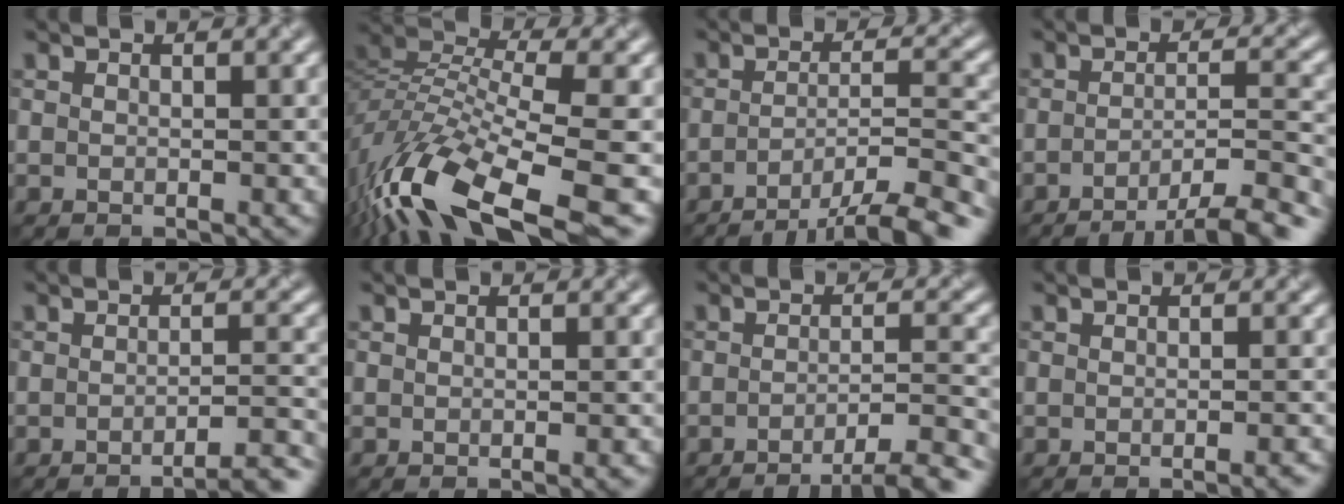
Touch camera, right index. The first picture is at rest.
{"total": 12.0, "force": [-6.9, 4.2, 8.9], "torque": [-0.180, 0.005, -0.132]}
{"total": 8.2, "force": [-5.9, 1.6, 5.5], "torque": [-0.076, 0.009, -0.090]}
{"total": 7.4, "force": [-5.0, 1.5, 5.2], "torque": [-0.072, 0.006, -0.076]}
{"total": 4.2, "force": [-3.2, 0.9, 2.6], "torque": [-0.026, 0.011, -0.047]}
{"total": 0.8, "force": [-0.5, 0.3, 0.6], "torque": [-0.004, -0.003, -0.012]}
{"total": 5.9, "force": [-4.0, 1.2, 4.2], "torque": [-0.053, 0.004, -0.056]}
{"total": 1.5, "force": [-1.0, 0.4, 1.0], "torque": [-0.002, 0.000, -0.018]}